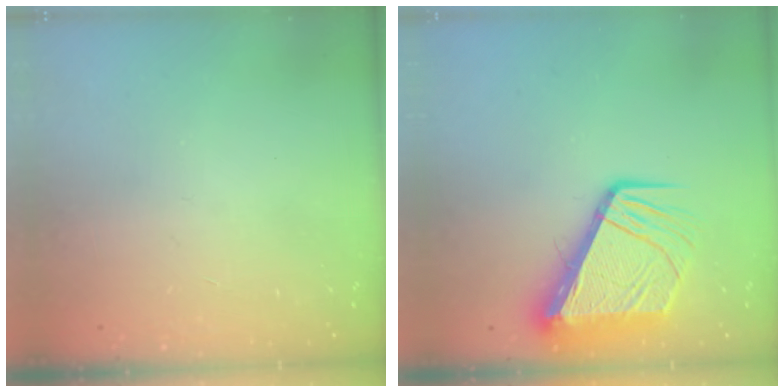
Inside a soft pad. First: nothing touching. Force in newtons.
{"total": 12.3, "press": 12.2, "slide": 1.6}